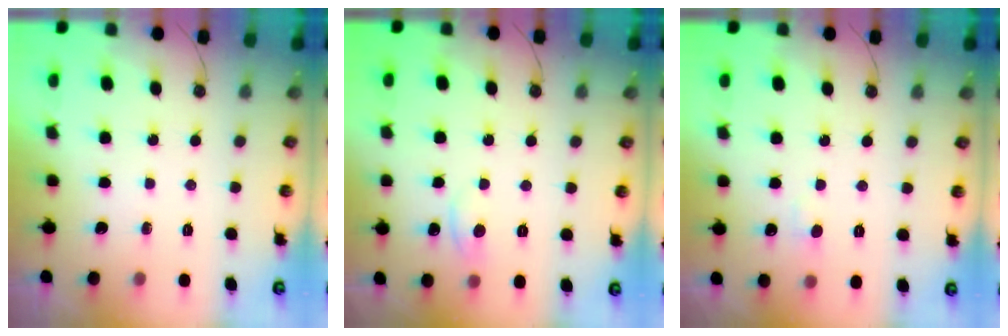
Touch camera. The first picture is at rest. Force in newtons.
{"total": 0.5, "press": 0.3, "slide": 0.5}
{"total": 2.0, "press": 1.9, "slide": 0.6}